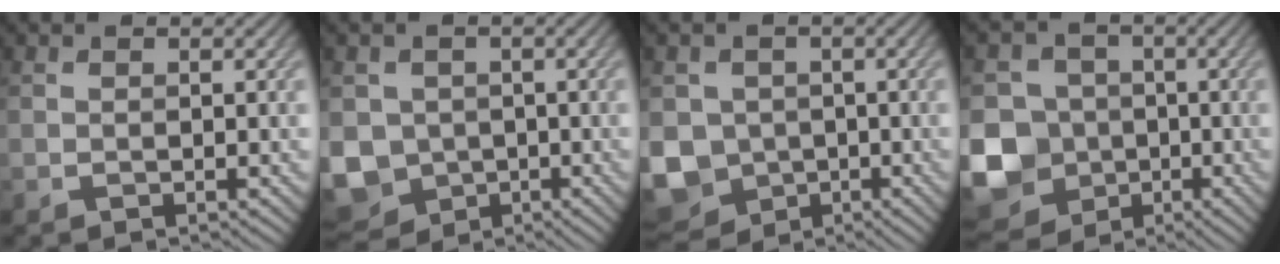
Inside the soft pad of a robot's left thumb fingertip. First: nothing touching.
{"total": 7.7, "force": [-1.4, 6.9, 3.2], "torque": [-0.097, -0.029, -0.034]}
{"total": 8.7, "force": [-1.6, 7.7, 3.7], "torque": [-0.112, -0.032, -0.038]}
{"total": 14.7, "force": [-4.3, 13.2, 4.9], "torque": [-0.165, -0.037, -0.094]}